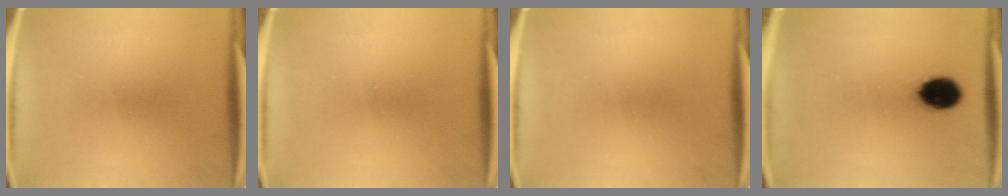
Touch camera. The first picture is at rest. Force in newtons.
{"total": 0.0}
{"total": 0.0}
{"total": 8.7}